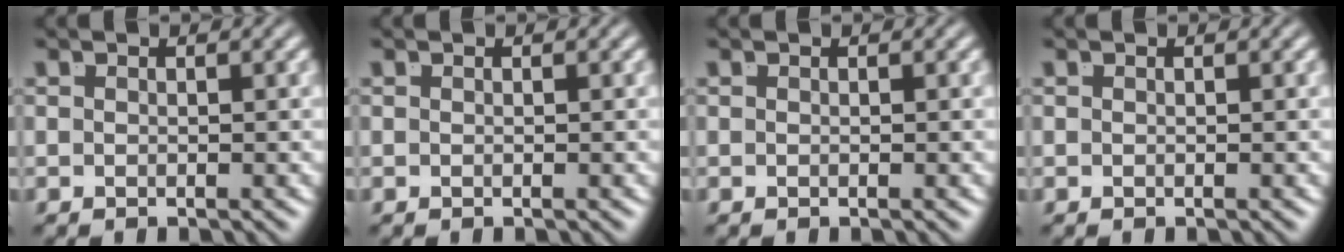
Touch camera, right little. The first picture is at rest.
{"total": 0.0}
{"total": 0.0}
{"total": 0.0}